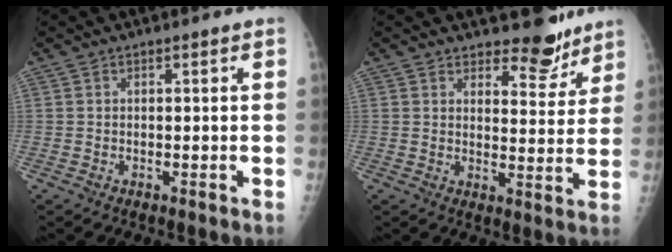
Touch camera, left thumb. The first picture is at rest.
{"total": 7.4, "force": [6.3, 3.2, 2.3], "torque": [0.000, -0.051, 0.086]}